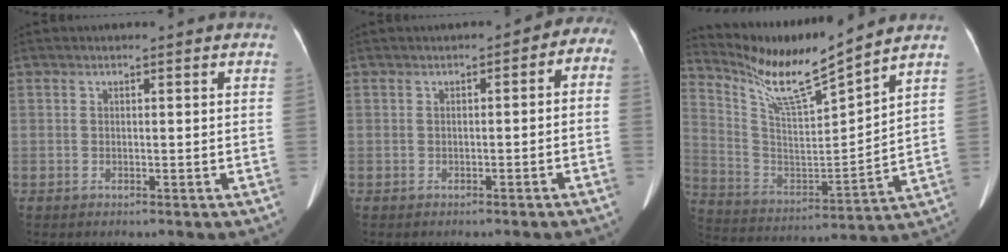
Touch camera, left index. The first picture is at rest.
{"total": 4.1, "force": [-0.8, 3.3, 2.4], "torque": [-0.011, 0.031, -0.012]}
{"total": 13.3, "force": [11.9, -0.9, 5.8], "torque": [-0.131, -0.009, 0.226]}